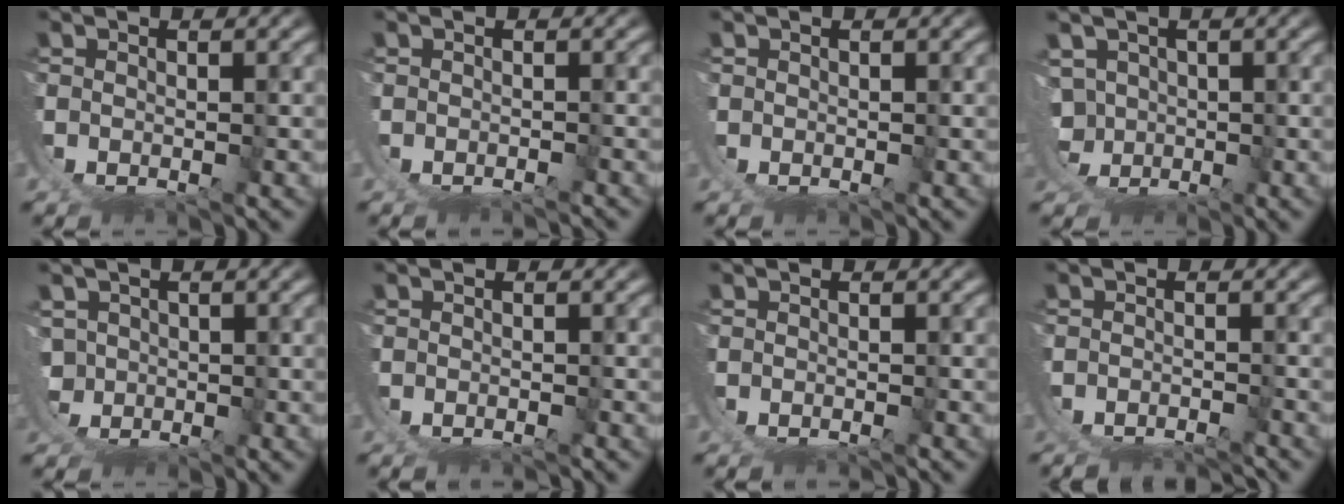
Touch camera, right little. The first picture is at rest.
{"total": 1.5, "force": [-1.4, 0.2, 0.3], "torque": [-0.007, -0.001, -0.021]}
{"total": 0.0}
{"total": 7.4, "force": [-0.9, 6.7, 2.9], "torque": [-0.091, -0.041, -0.008]}
{"total": 5.0, "force": [-0.6, 4.6, 1.9], "torque": [-0.067, -0.036, -0.002]}
{"total": 1.8, "force": [-1.7, 0.6, 0.2], "torque": [-0.004, -0.005, -0.024]}
{"total": 1.4, "force": [-1.4, 0.4, 0.1], "torque": [-0.002, -0.003, -0.020]}
{"total": 5.6, "force": [-4.7, 2.4, 1.8], "torque": [-0.037, -0.019, -0.067]}